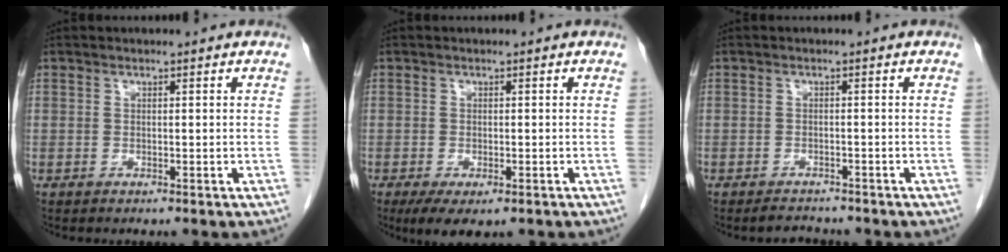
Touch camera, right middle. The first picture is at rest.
{"total": 4.9, "force": [-2.9, 1.9, 3.4], "torque": [-0.054, -0.011, -0.044]}
{"total": 2.1, "force": [-2.0, 0.5, 0.2], "torque": [-0.011, -0.007, -0.028]}